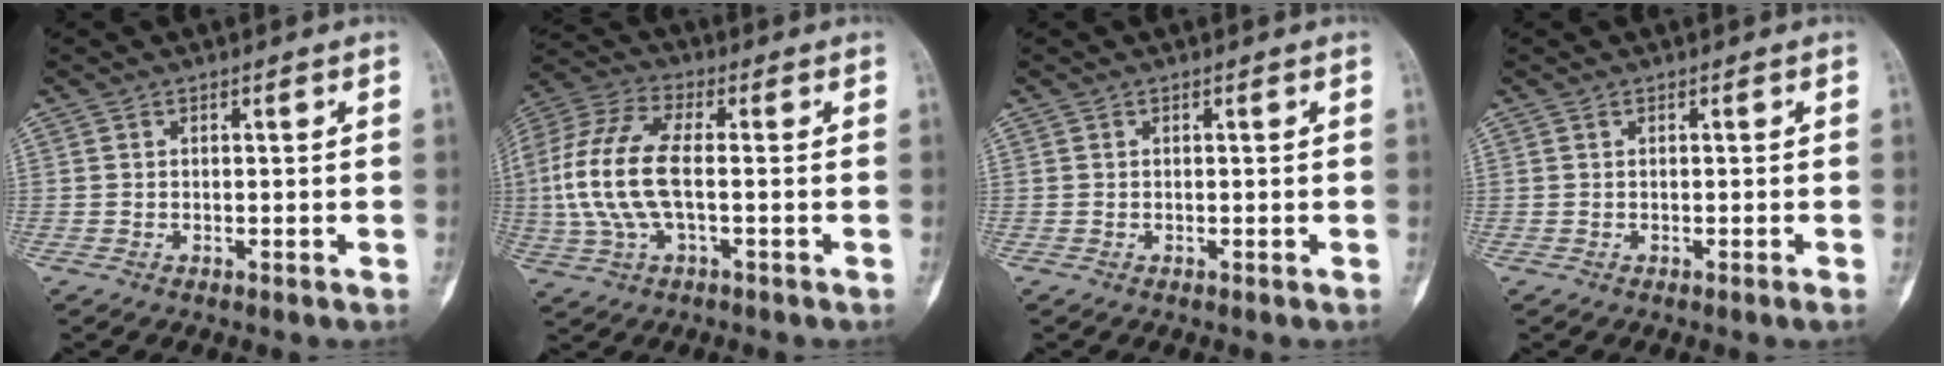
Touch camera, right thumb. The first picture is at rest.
{"total": 15.4, "force": [-0.6, 6.6, 13.9], "torque": [-0.321, 0.023, -0.013]}
{"total": 0.0}
{"total": 0.5, "force": [-0.3, -0.1, 0.4], "torque": [-0.007, 0.000, -0.005]}